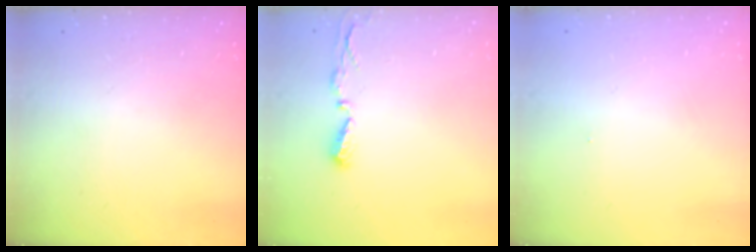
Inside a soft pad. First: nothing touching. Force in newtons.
{"total": 4.0, "press": 4.0, "slide": 0.4}
{"total": 5.3, "press": 0.3, "slide": 5.2}